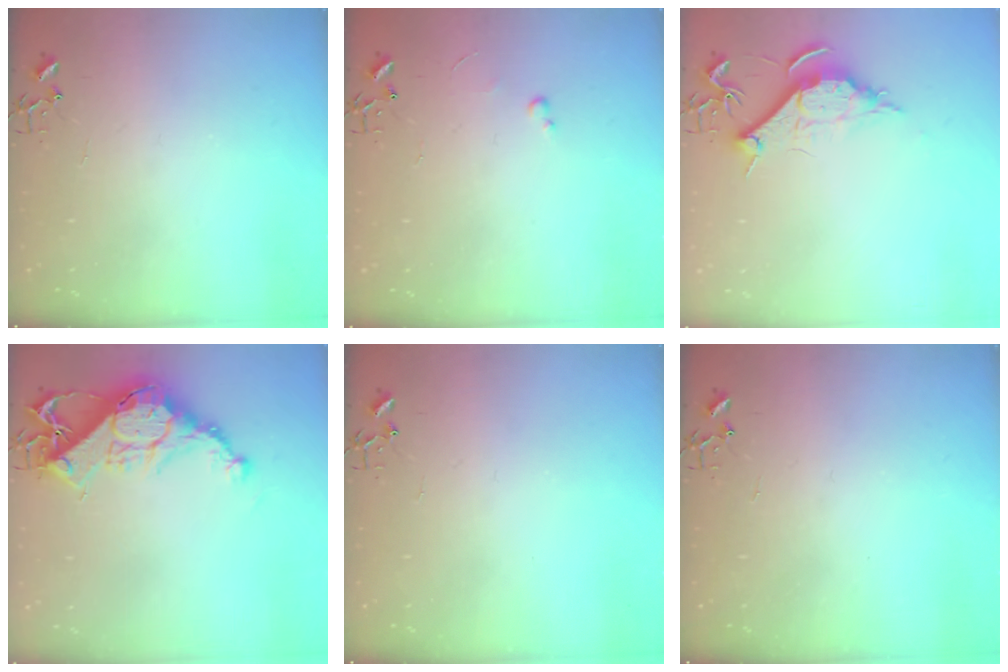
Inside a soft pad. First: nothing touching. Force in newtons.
{"total": 2.4, "press": 2.3, "slide": 0.4}
{"total": 9.3, "press": 9.2, "slide": 1.0}
{"total": 15.7, "press": 15.7, "slide": 1.1}
{"total": 0.0}
{"total": 0.0}